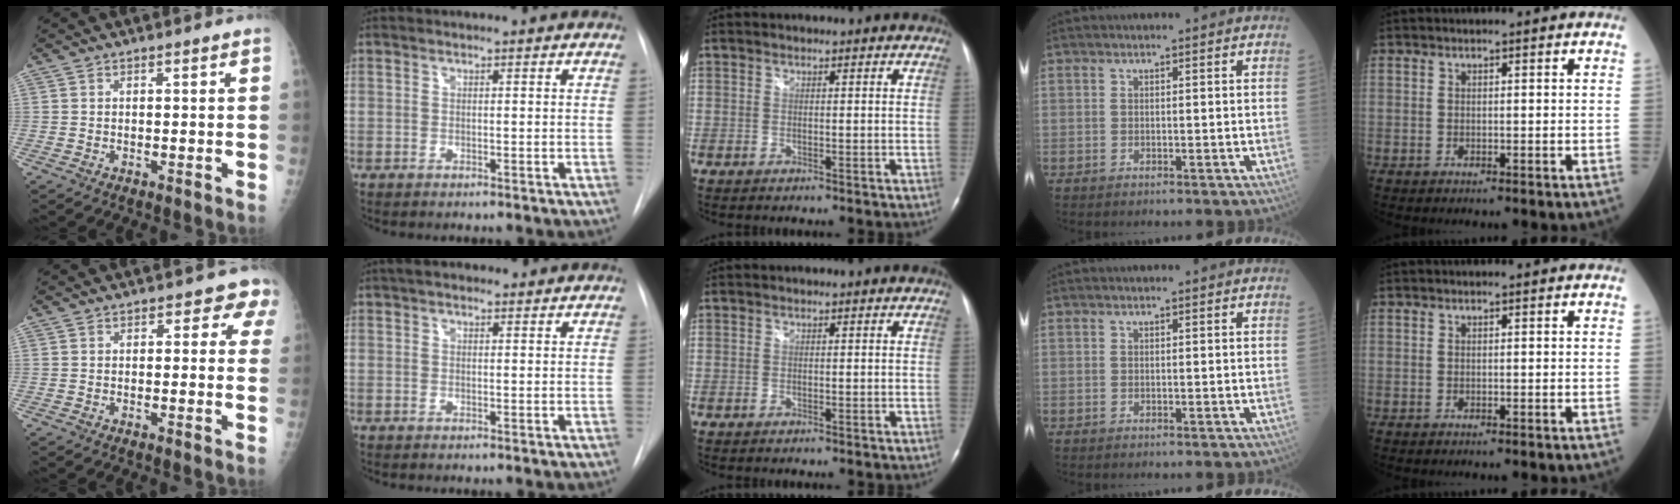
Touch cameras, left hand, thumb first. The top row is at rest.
{"thumb": {"total": 3.9, "force": [1.9, 2.6, 2.2], "torque": [0.015, -0.001, 0.009]}, "index": {"total": 3.5, "force": [2.6, 1.6, 1.8], "torque": [-0.031, 0.028, 0.040]}}